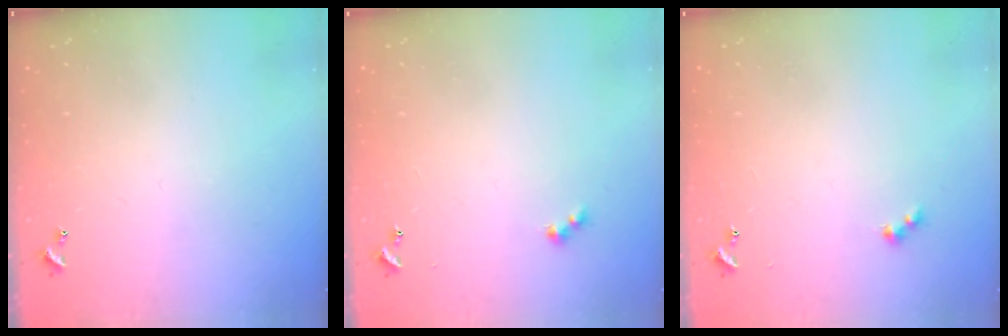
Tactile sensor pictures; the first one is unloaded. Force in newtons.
{"total": 2.4, "press": 2.4, "slide": 0.5}
{"total": 2.4, "press": 2.4, "slide": 0.5}